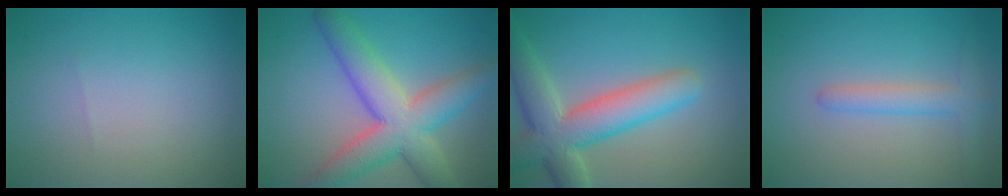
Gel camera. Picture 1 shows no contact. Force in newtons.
{"total": 8.2, "press": 8.1, "slide": 0.4}
{"total": 7.4, "press": 7.4, "slide": 0.8}
{"total": 2.6, "press": 2.6, "slide": 0.2}